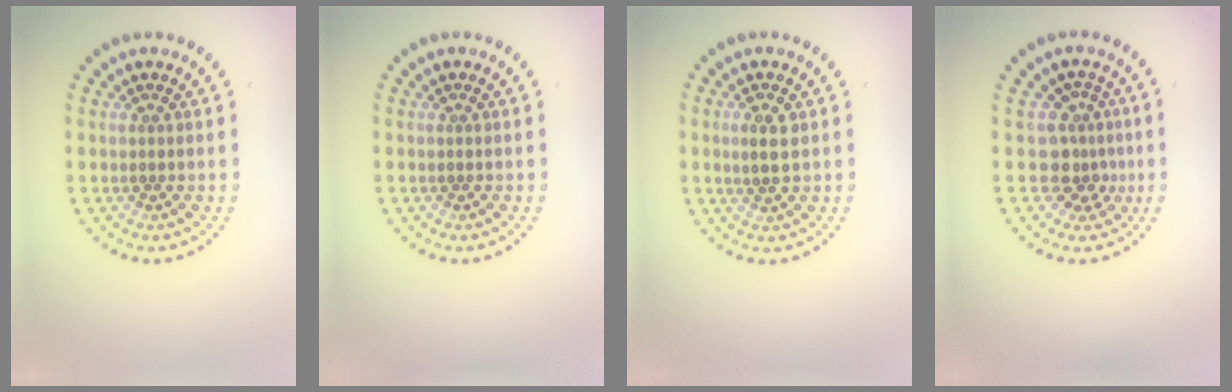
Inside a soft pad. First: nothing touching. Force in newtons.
{"total": 0.0}
{"total": 2.2, "press": 2.2, "slide": 0.3}
{"total": 2.8, "press": 2.1, "slide": 1.9}